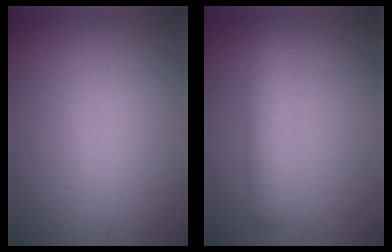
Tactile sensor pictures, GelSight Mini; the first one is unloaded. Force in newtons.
{"total": 2.9, "press": 2.9, "slide": 0.1}